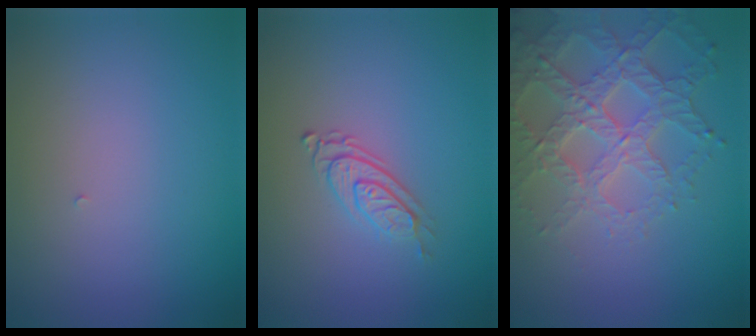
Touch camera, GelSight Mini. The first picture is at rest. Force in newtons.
{"total": 2.8, "press": 2.0, "slide": 2.0}
{"total": 5.9, "press": 4.7, "slide": 3.6}